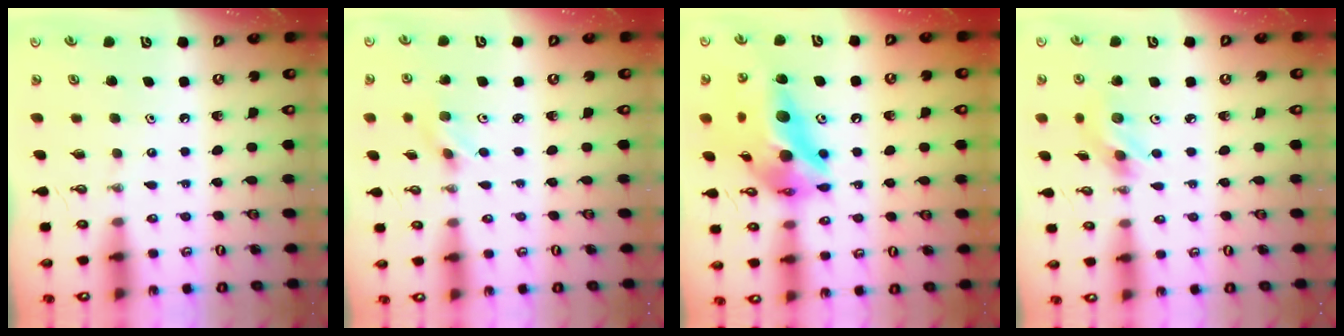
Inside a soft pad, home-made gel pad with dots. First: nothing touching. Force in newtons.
{"total": 2.5, "press": 2.5, "slide": 0.5}
{"total": 20.2, "press": 19.9, "slide": 3.7}
{"total": 5.8, "press": 5.8, "slide": 0.7}